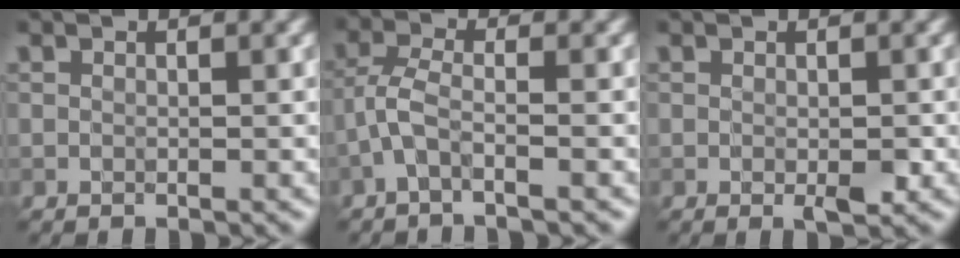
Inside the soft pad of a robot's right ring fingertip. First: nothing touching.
{"total": 2.4, "force": [-1.4, 0.4, 2.0], "torque": [-0.049, 0.009, -0.039]}
{"total": 1.5, "force": [-0.4, 0.5, 1.3], "torque": [-0.023, -0.001, -0.004]}